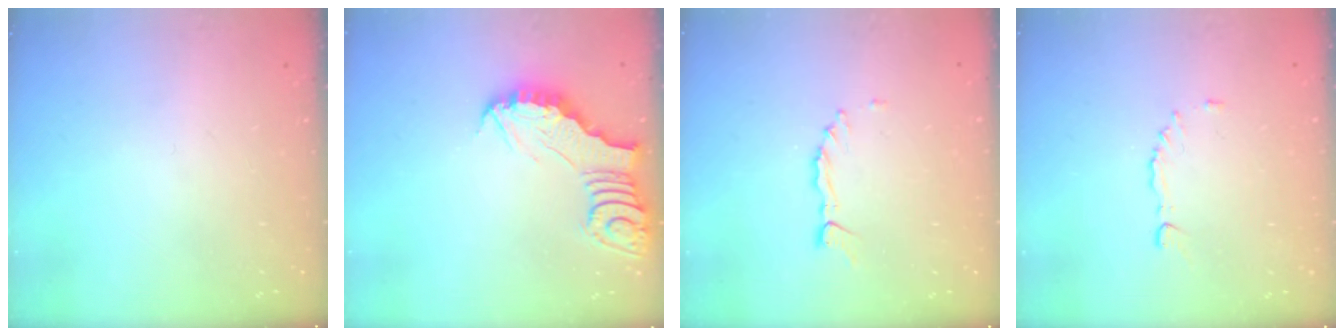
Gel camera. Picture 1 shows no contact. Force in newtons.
{"total": 3.4, "press": 3.3, "slide": 0.4}
{"total": 0.8, "press": 0.8, "slide": 0.1}
{"total": 5.9, "press": 5.9, "slide": 0.7}